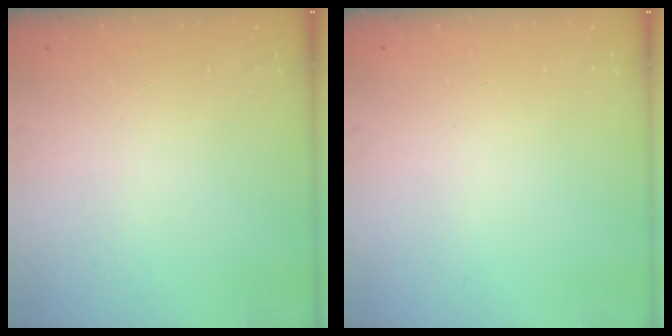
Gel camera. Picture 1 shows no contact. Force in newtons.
{"total": 0.0}